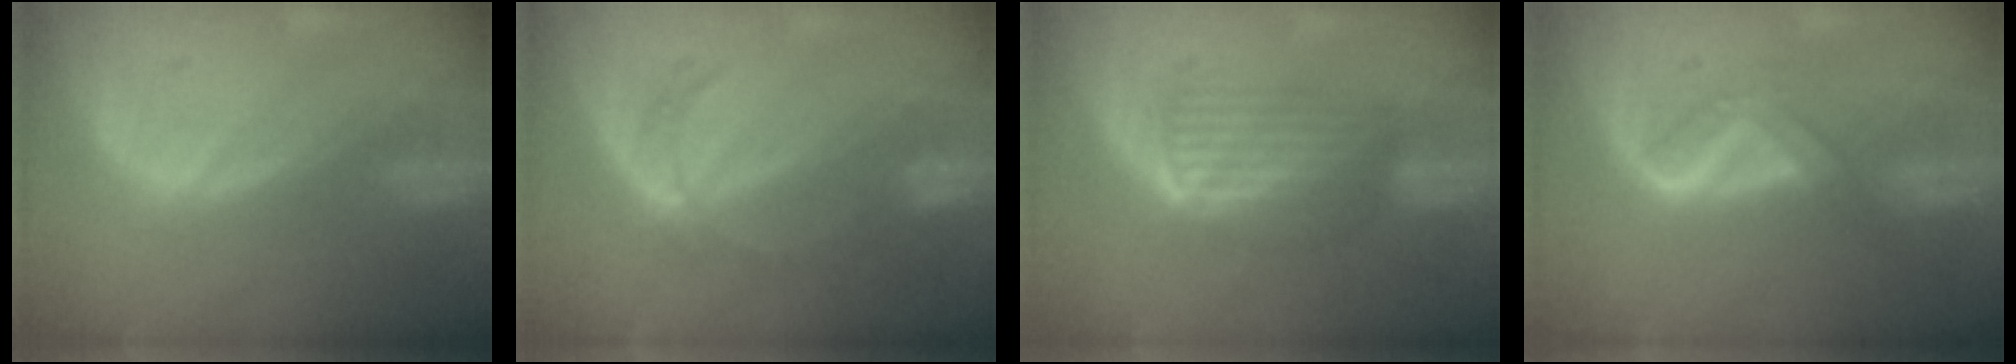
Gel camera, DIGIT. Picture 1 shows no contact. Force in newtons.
{"total": 5.2, "press": 4.7, "slide": 2.3}
{"total": 7.0, "press": 5.9, "slide": 3.7}
{"total": 4.0, "press": 4.0, "slide": 0.5}